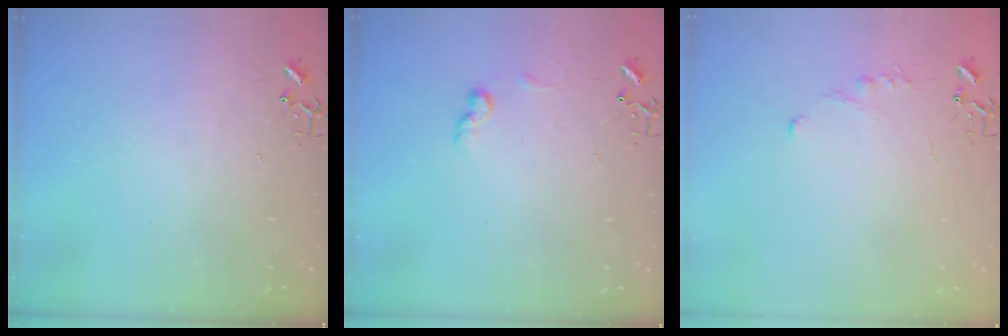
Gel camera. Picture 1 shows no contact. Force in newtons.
{"total": 6.2, "press": 6.1, "slide": 0.9}
{"total": 4.8, "press": 4.7, "slide": 0.5}